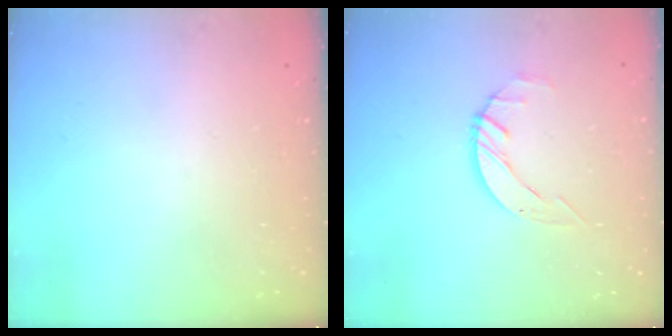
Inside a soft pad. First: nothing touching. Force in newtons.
{"total": 3.1, "press": 3.0, "slide": 0.4}